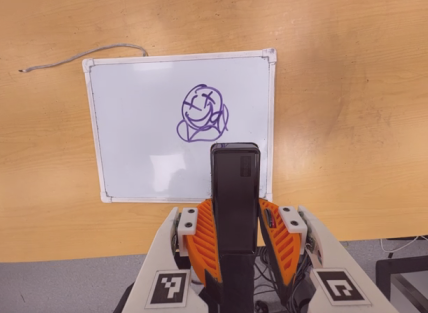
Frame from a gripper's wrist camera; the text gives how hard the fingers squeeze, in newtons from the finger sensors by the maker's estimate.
{"total": 4.2, "left": 2.9, "right": 5.5}